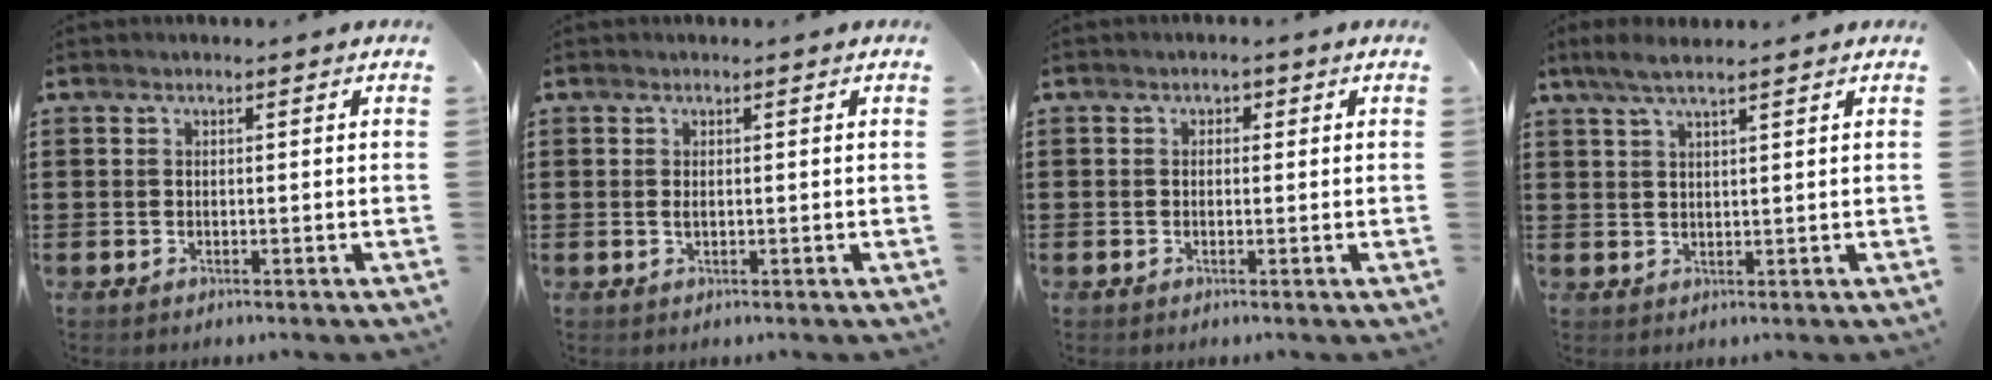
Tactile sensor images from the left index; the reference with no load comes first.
{"total": 0.8, "force": [0.0, 0.3, 0.8], "torque": [-0.017, 0.000, 0.001]}
{"total": 1.1, "force": [-0.3, 1.0, 0.4], "torque": [-0.010, 0.005, -0.008]}
{"total": 3.9, "force": [2.8, 0.5, 2.7], "torque": [-0.057, 0.004, 0.052]}